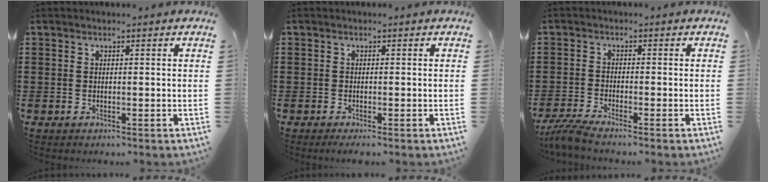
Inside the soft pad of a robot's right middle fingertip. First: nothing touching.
{"total": 0.6, "force": [-0.5, 0.0, 0.3], "torque": [-0.006, -0.003, -0.009]}
{"total": 3.1, "force": [-2.6, -0.2, 1.6], "torque": [-0.050, -0.014, -0.056]}